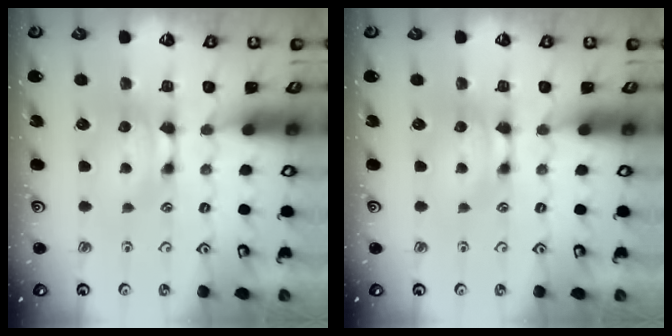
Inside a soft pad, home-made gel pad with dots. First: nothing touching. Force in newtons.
{"total": 0.0}